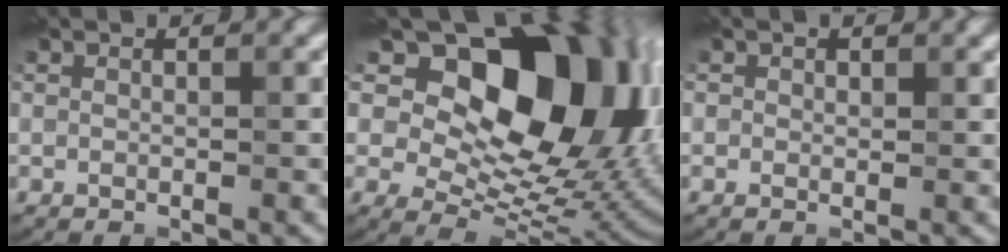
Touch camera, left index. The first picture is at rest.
{"total": 18.0, "force": [7.0, 11.2, 12.3], "torque": [-0.151, 0.021, 0.121]}
{"total": 0.8, "force": [0.5, 0.6, 0.0], "torque": [0.002, -0.005, -0.001]}